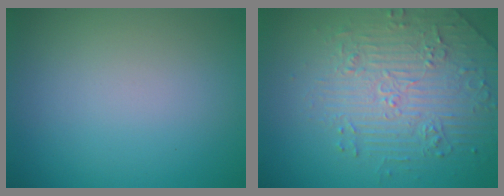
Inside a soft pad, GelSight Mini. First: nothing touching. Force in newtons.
{"total": 4.3, "press": 4.1, "slide": 1.1}